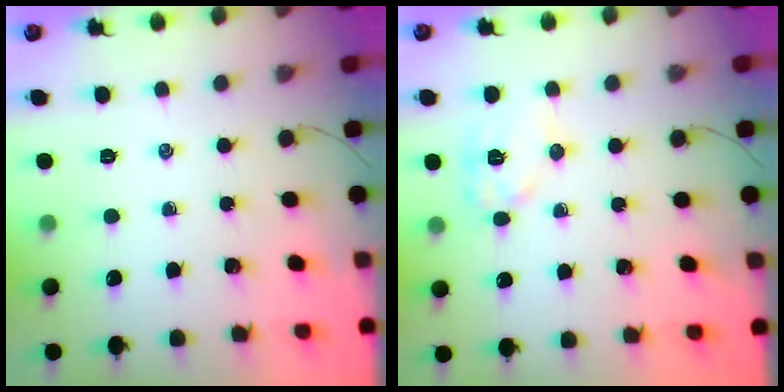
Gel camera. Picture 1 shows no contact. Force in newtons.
{"total": 9.1, "press": 9.1, "slide": 0.2}